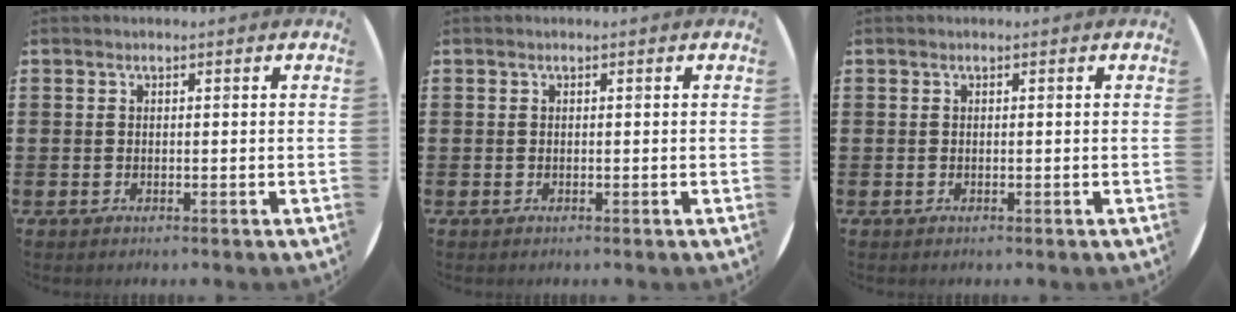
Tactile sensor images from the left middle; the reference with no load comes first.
{"total": 0.0}
{"total": 0.0}